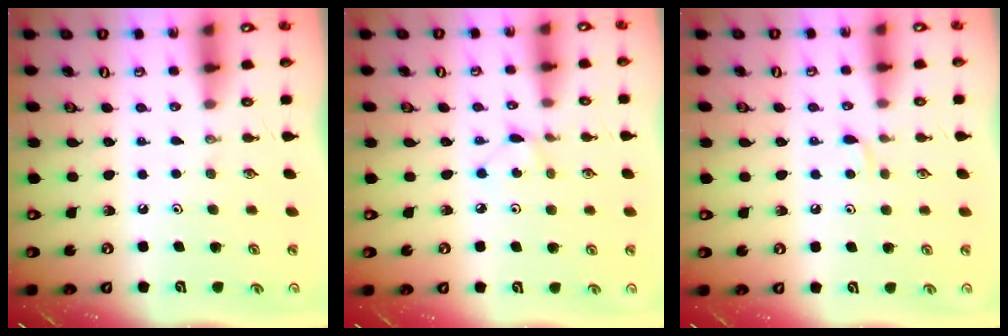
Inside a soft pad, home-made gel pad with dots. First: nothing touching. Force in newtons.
{"total": 3.0, "press": 3.0, "slide": 0.3}
{"total": 4.4, "press": 4.3, "slide": 0.6}